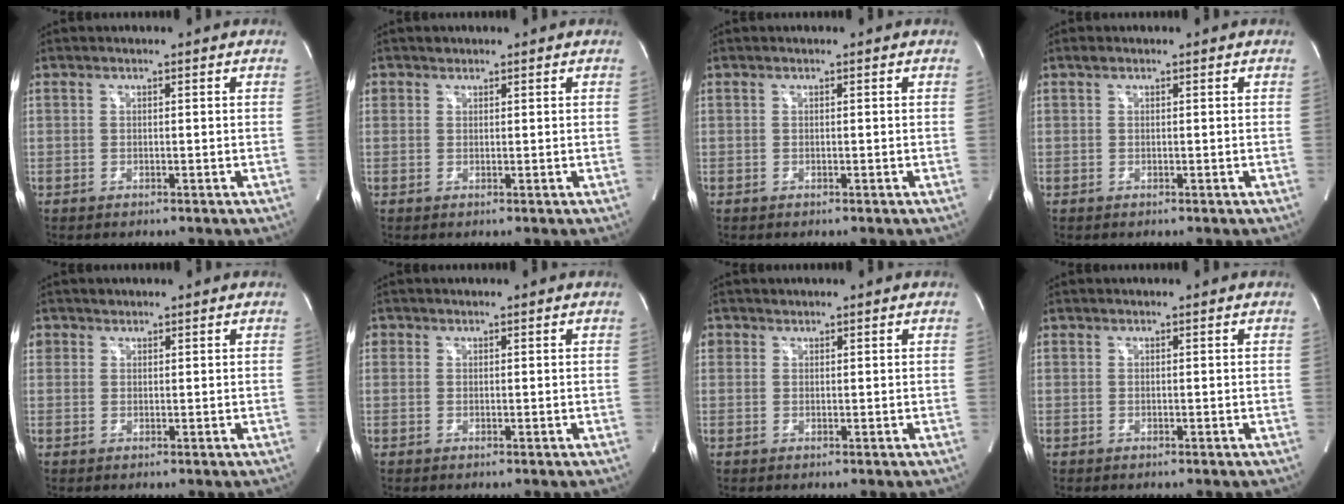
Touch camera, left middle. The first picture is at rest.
{"total": 1.1, "force": [0.7, 0.9, 0.0], "torque": [0.008, 0.003, 0.009]}
{"total": 0.0}
{"total": 0.7, "force": [0.5, 0.3, 0.3], "torque": [-0.012, 0.010, 0.010]}
{"total": 1.7, "force": [1.0, 1.4, 0.0], "torque": [0.009, 0.005, 0.014]}
{"total": 0.9, "force": [0.4, 0.9, 0.1], "torque": [0.006, 0.003, 0.004]}
{"total": 1.5, "force": [0.8, 1.2, 0.1], "torque": [0.008, 0.005, 0.011]}
{"total": 0.0}